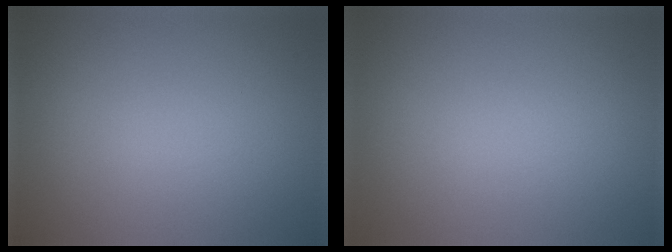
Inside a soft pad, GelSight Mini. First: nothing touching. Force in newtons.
{"total": 0.0}